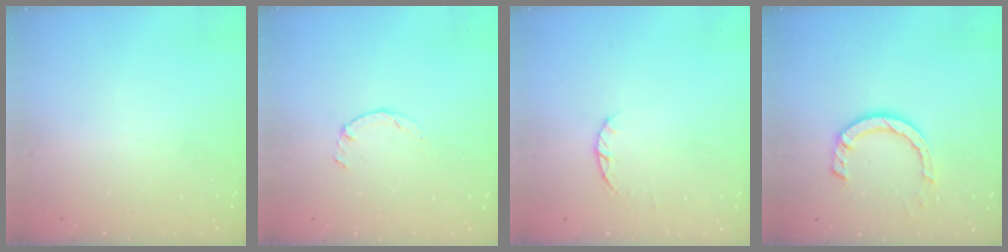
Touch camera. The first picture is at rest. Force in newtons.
{"total": 0.9, "press": 0.9, "slide": 0.3}
{"total": 2.3, "press": 2.3, "slide": 0.4}
{"total": 8.0, "press": 7.9, "slide": 0.9}